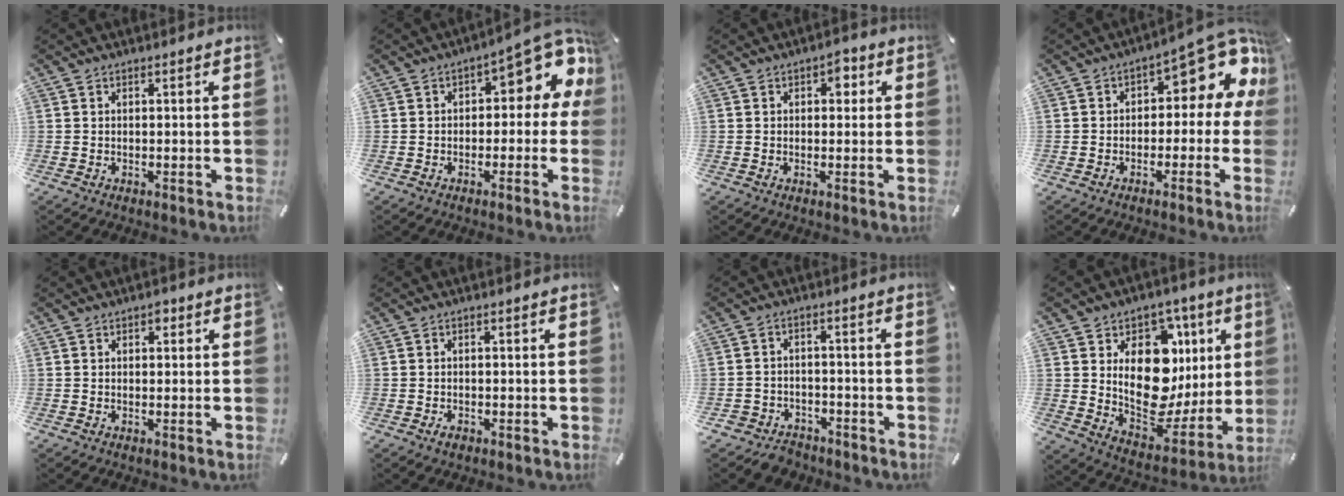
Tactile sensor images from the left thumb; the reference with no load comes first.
{"total": 10.6, "force": [3.8, 5.2, 8.5], "torque": [-0.096, -0.031, 0.061]}
{"total": 3.1, "force": [0.5, 2.1, 2.2], "torque": [-0.014, -0.003, -0.001]}
{"total": 12.0, "force": [6.1, 5.5, 8.7], "torque": [-0.103, -0.055, 0.098]}
{"total": 1.5, "force": [0.4, 1.1, 1.0], "torque": [-0.014, 0.003, 0.005]}
{"total": 1.6, "force": [-1.0, 0.9, 0.9], "torque": [-0.016, 0.005, -0.019]}
{"total": 4.6, "force": [-3.7, 2.7, 0.4], "torque": [-0.017, 0.014, -0.076]}
{"total": 21.2, "force": [5.1, 14.2, 14.8], "torque": [-0.227, -0.049, 0.089]}